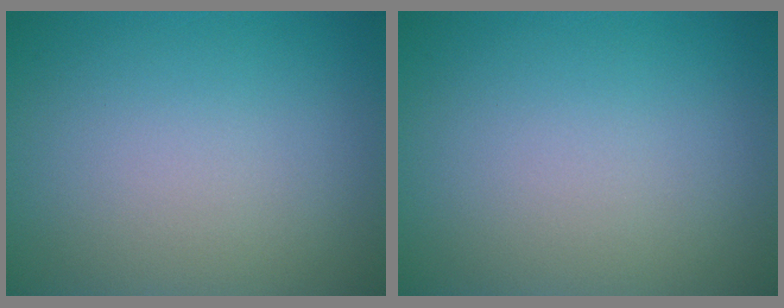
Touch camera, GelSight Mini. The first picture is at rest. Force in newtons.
{"total": 0.0}